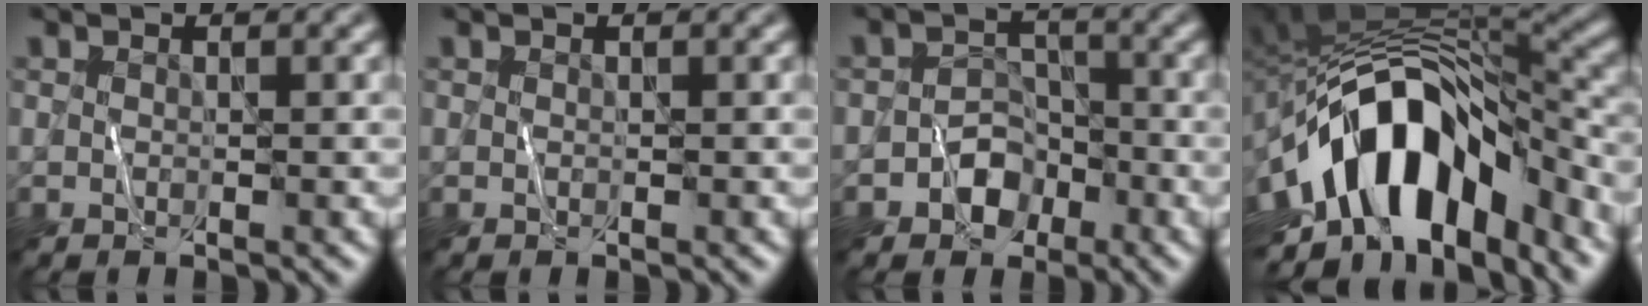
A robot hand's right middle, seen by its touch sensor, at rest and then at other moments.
{"total": 0.0}
{"total": 2.9, "force": [-1.7, 2.1, 1.1], "torque": [-0.007, 0.009, -0.028]}
{"total": 14.1, "force": [-5.8, 7.5, 10.4], "torque": [-0.167, 0.016, -0.102]}